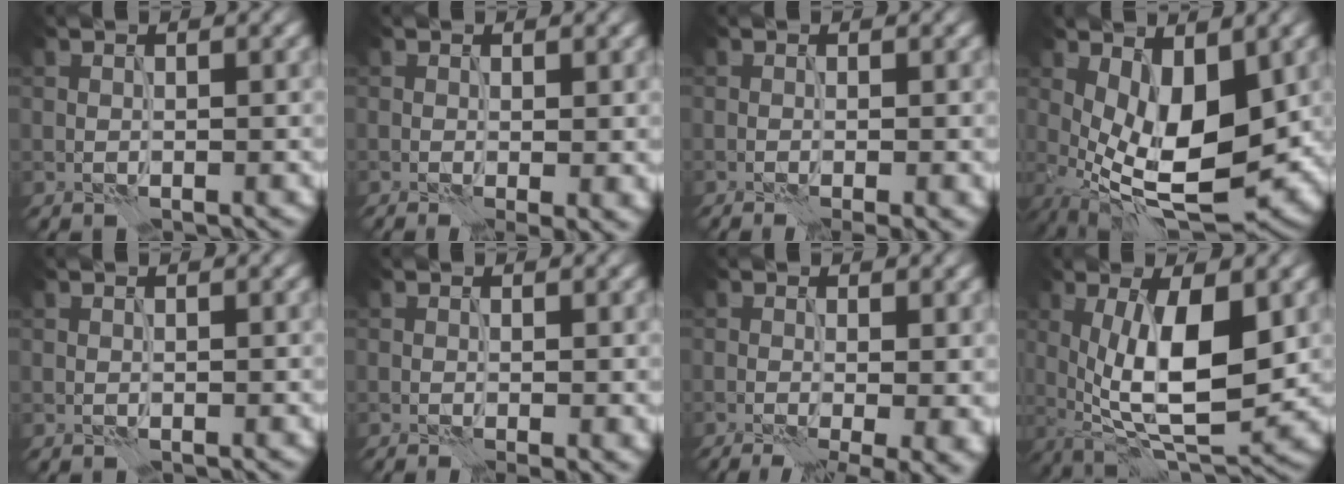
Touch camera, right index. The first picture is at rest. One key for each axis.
{"total": 2.1, "fx": -0.2, "fy": 0.3, "fz": 2.0, "tx": -0.030, "ty": -0.005, "tz": -0.004}
{"total": 1.8, "fx": -0.7, "fy": 0.1, "fz": 1.7, "tx": -0.022, "ty": -0.005, "tz": -0.012}
{"total": 9.0, "fx": -0.4, "fy": 3.8, "fz": 8.2, "tx": -0.154, "ty": -0.009, "tz": -0.007}
{"total": 0.0}
{"total": 1.4, "fx": -0.3, "fy": 0.0, "fz": 1.4, "tx": -0.019, "ty": -0.003, "tz": -0.006}
{"total": 7.5, "fx": -2.0, "fy": 2.7, "fz": 6.7, "tx": -0.062, "ty": -0.011, "tz": -0.022}
{"total": 9.9, "fx": 0.3, "fy": 3.4, "fz": 9.3, "tx": -0.152, "ty": -0.010, "tz": 0.006}